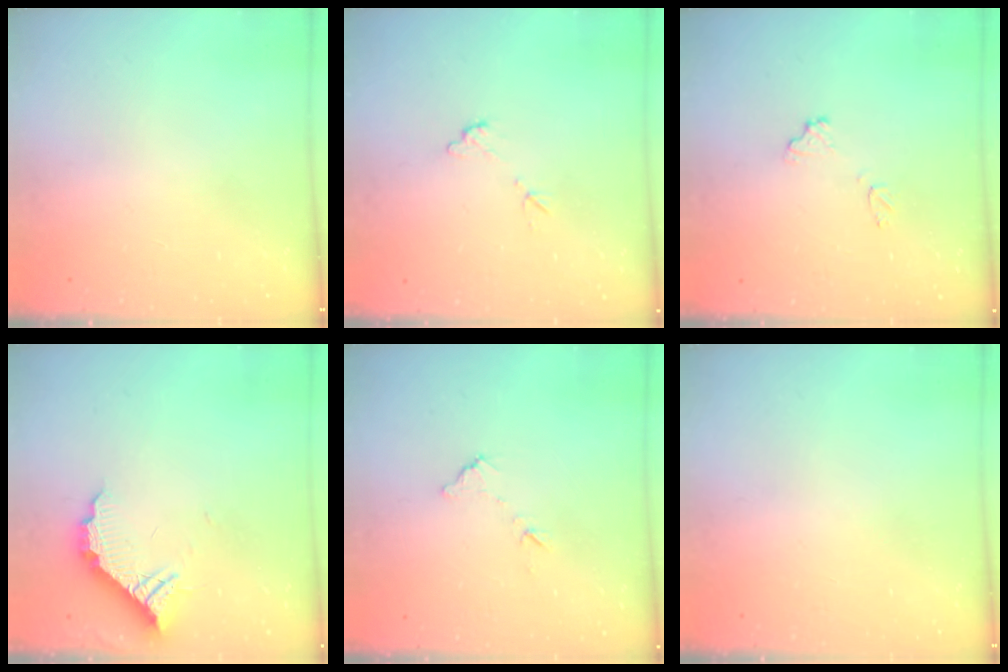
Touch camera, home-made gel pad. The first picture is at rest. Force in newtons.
{"total": 5.9, "press": 5.9, "slide": 0.3}
{"total": 8.4, "press": 8.4, "slide": 0.5}
{"total": 10.1, "press": 10.1, "slide": 0.4}
{"total": 5.3, "press": 5.3, "slide": 0.2}
{"total": 0.0}